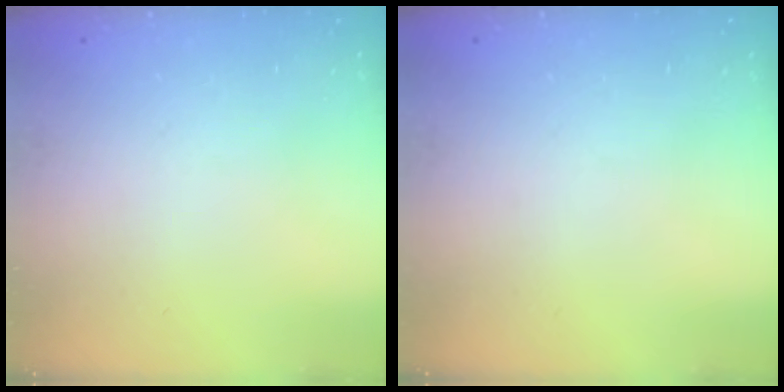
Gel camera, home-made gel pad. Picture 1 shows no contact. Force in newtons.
{"total": 0.0}